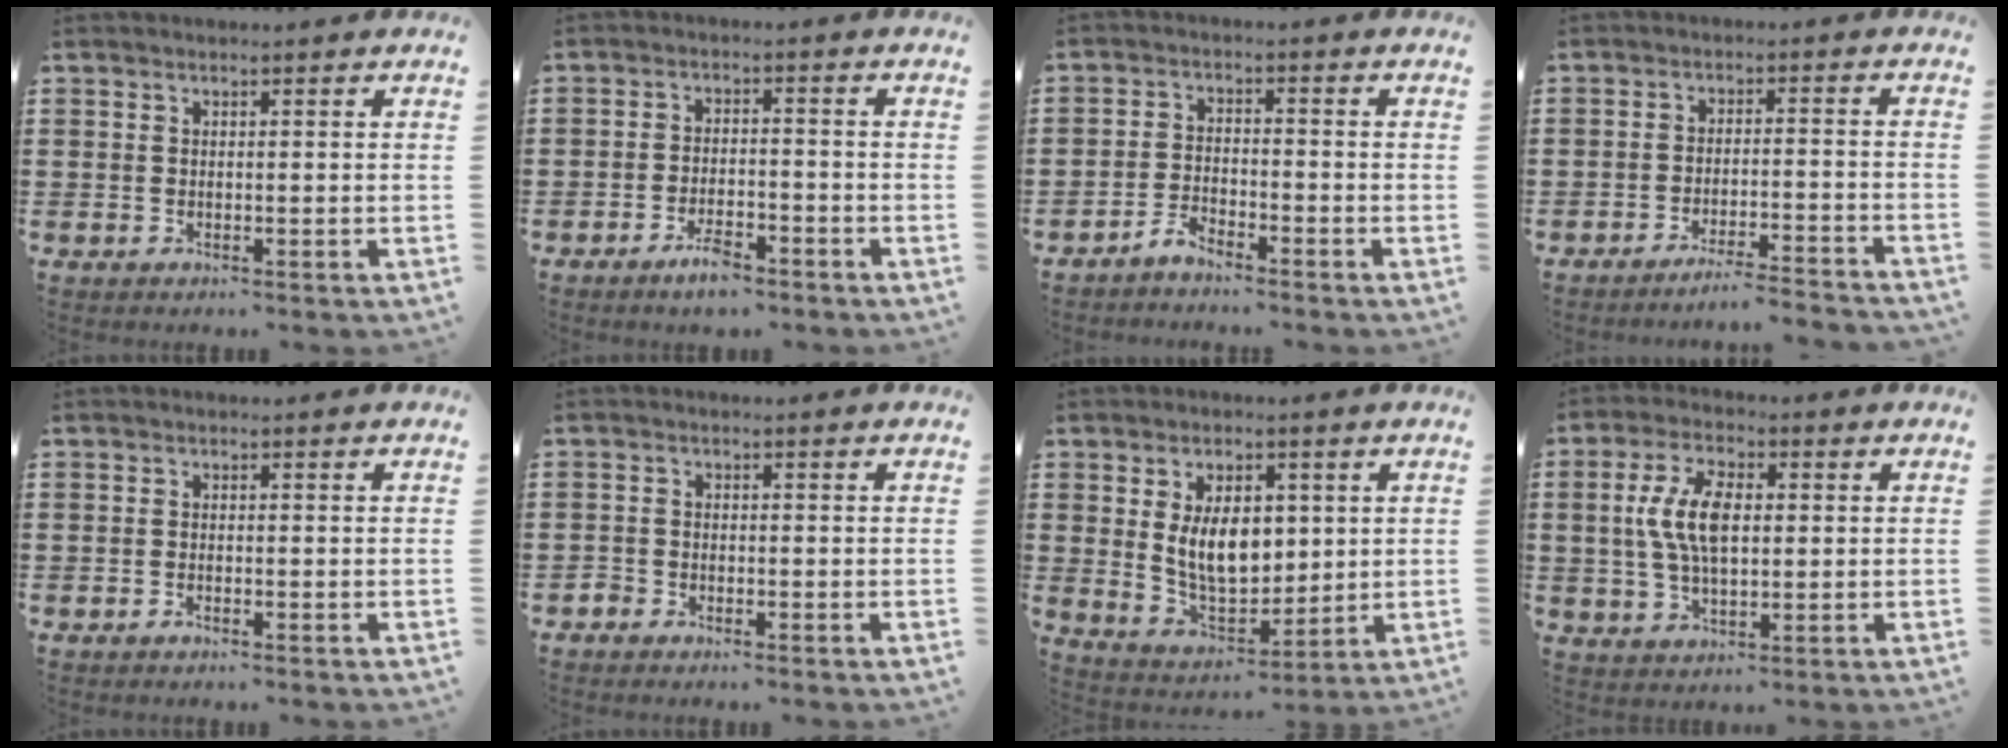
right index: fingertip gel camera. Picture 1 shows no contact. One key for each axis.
{"total": 4.1, "fx": -3.0, "fy": 1.3, "fz": 2.5, "tx": -0.048, "ty": 0.006, "tz": -0.058}
{"total": 2.6, "fx": -2.5, "fy": 0.4, "fz": 0.3, "tx": -0.013, "ty": 0.008, "tz": -0.053}
{"total": 3.9, "fx": -3.7, "fy": -0.4, "fz": 1.2, "tx": -0.021, "ty": -0.006, "tz": -0.075}
{"total": 0.5, "fx": -0.4, "fy": 0.1, "fz": 0.3, "tx": -0.008, "ty": -0.003, "tz": -0.007}
{"total": 1.5, "fx": -1.3, "fy": 0.7, "fz": 0.1, "tx": -0.005, "ty": 0.003, "tz": -0.029}
{"total": 9.1, "fx": 1.7, "fy": 5.6, "fz": 6.9, "tx": -0.127, "ty": 0.006, "tz": 0.027}
{"total": 8.5, "fx": 0.8, "fy": 4.0, "fz": 7.5, "tx": -0.165, "ty": 0.009, "tz": 0.007}